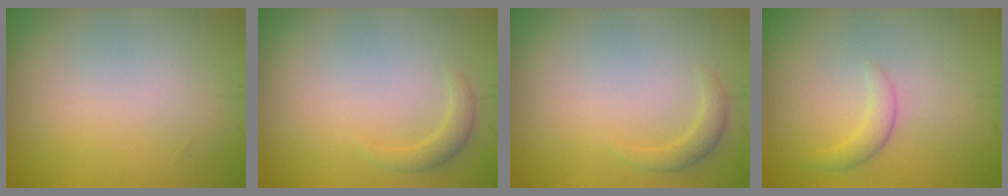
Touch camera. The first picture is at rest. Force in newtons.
{"total": 1.3, "press": 1.3, "slide": 0.2}
{"total": 1.3, "press": 1.3, "slide": 0.2}
{"total": 1.5, "press": 1.5, "slide": 0.1}